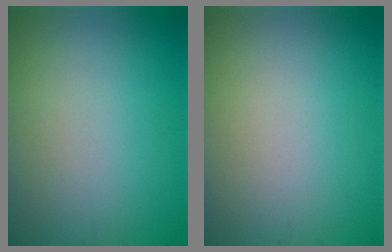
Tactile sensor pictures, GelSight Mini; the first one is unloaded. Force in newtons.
{"total": 0.0}